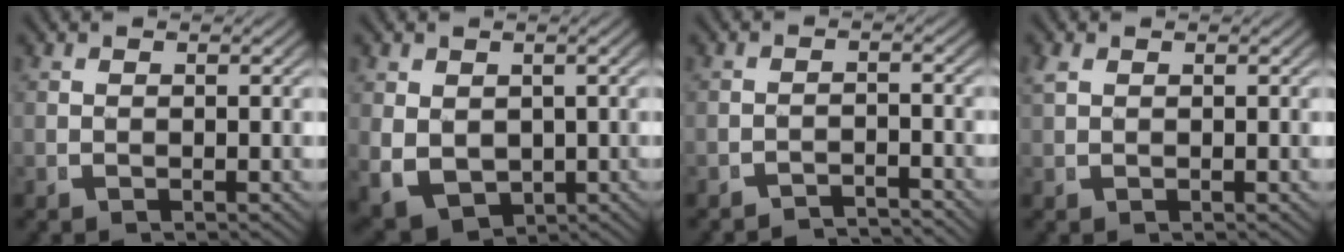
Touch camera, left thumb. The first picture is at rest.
{"total": 6.3, "force": [-1.7, 5.1, 3.3], "torque": [-0.085, -0.044, 0.000]}
{"total": 3.0, "force": [-2.9, 0.2, 0.3], "torque": [0.005, -0.008, -0.049]}
{"total": 0.9, "force": [0.7, 0.4, 0.4], "torque": [-0.012, 0.001, 0.020]}